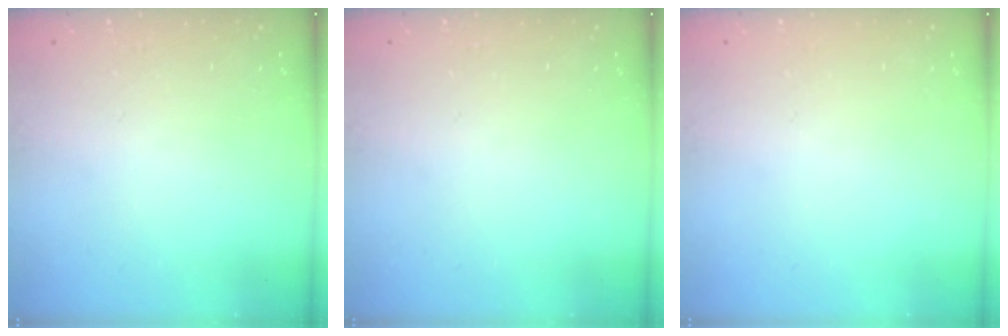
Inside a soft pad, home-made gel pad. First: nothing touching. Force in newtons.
{"total": 0.0}
{"total": 0.0}